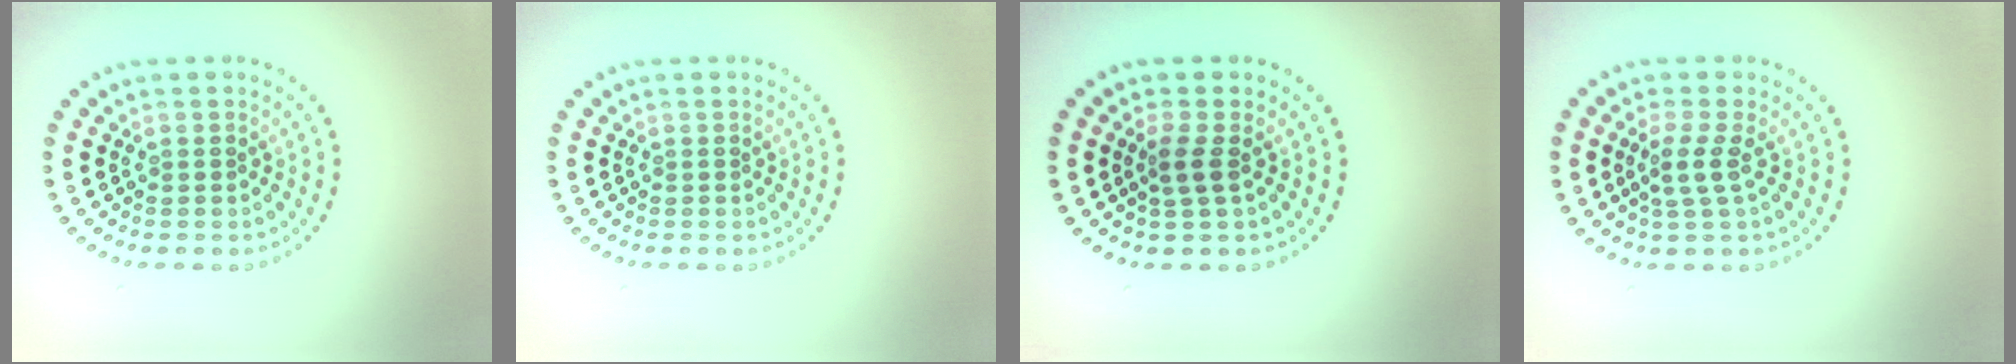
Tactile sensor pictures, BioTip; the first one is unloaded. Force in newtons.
{"total": 0.0}
{"total": 1.6, "press": 1.3, "slide": 0.9}
{"total": 2.1, "press": 1.5, "slide": 1.4}